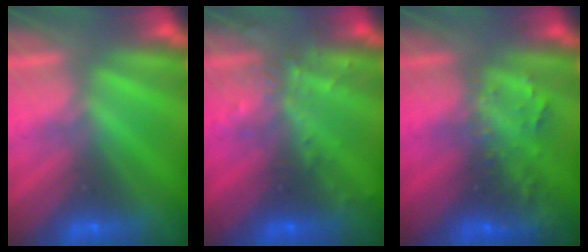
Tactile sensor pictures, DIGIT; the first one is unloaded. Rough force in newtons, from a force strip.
{"total": 2.8}
{"total": 2.7}